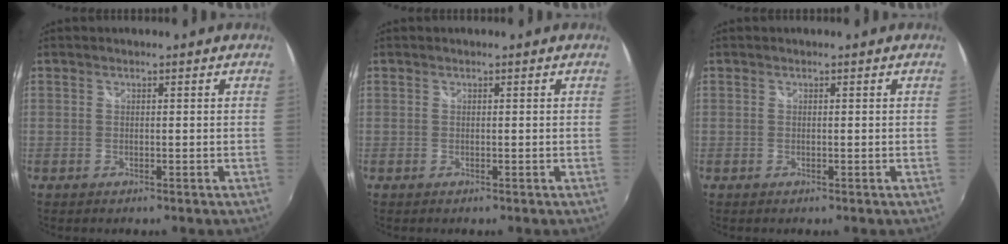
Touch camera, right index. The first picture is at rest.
{"total": 0.0}
{"total": 0.0}